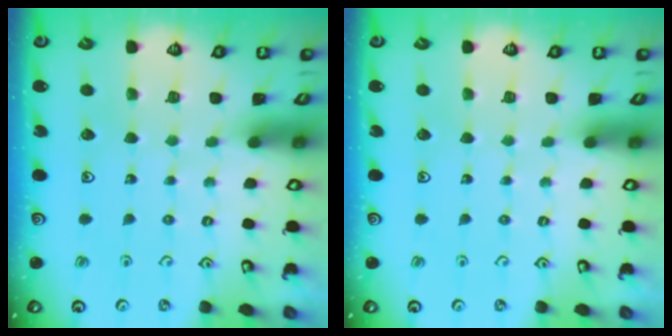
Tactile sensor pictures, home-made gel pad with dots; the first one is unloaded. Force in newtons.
{"total": 0.0}